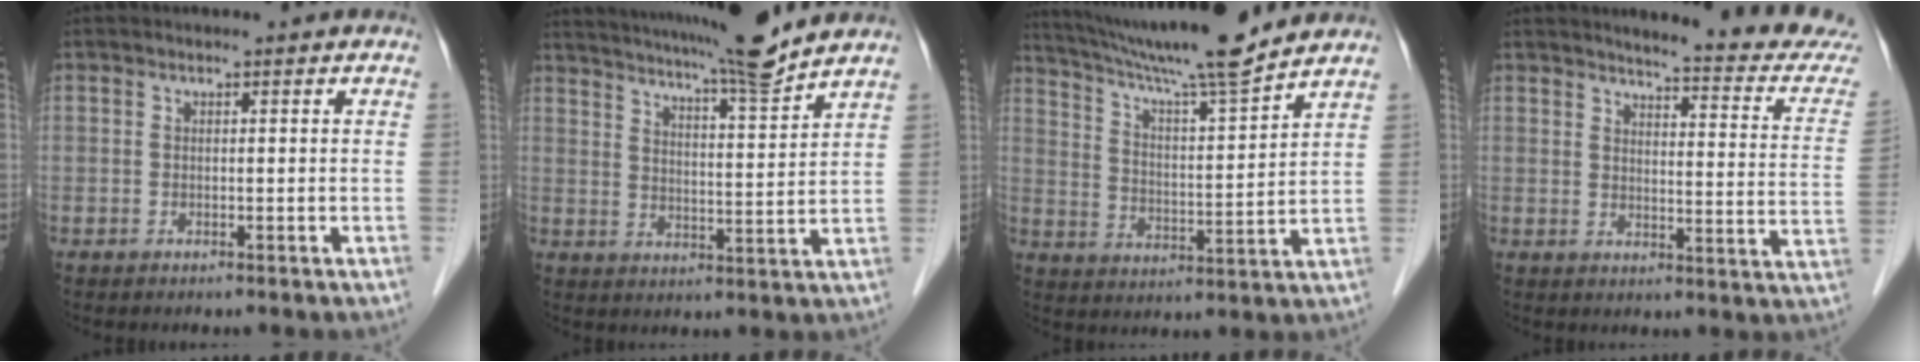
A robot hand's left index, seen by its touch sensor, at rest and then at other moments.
{"total": 14.1, "force": [12.8, -1.2, 5.8], "torque": [-0.102, -0.022, 0.186]}
{"total": 15.9, "force": [14.1, -0.8, 7.2], "torque": [-0.130, 0.000, 0.227]}
{"total": 15.6, "force": [14.8, 0.1, 5.0], "torque": [-0.055, -0.084, 0.154]}